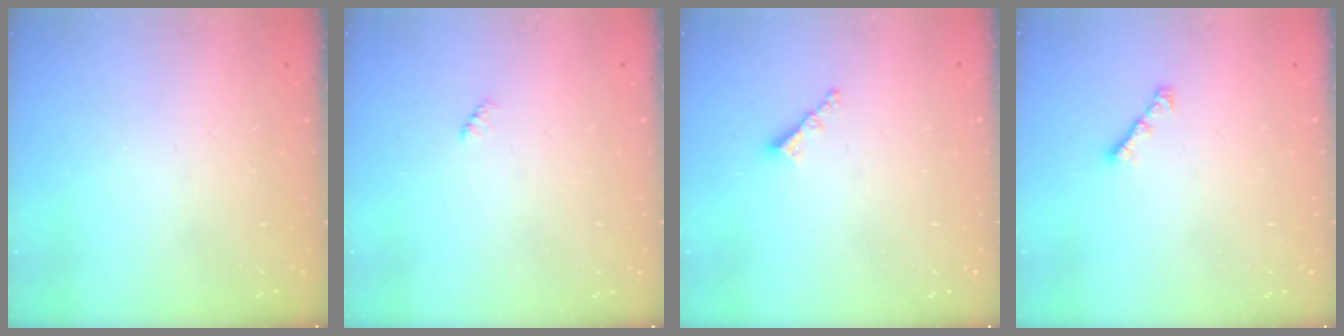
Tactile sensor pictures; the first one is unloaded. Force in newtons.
{"total": 2.3, "press": 2.2, "slide": 0.5}
{"total": 2.9, "press": 2.9, "slide": 0.5}
{"total": 2.6, "press": 2.5, "slide": 0.7}